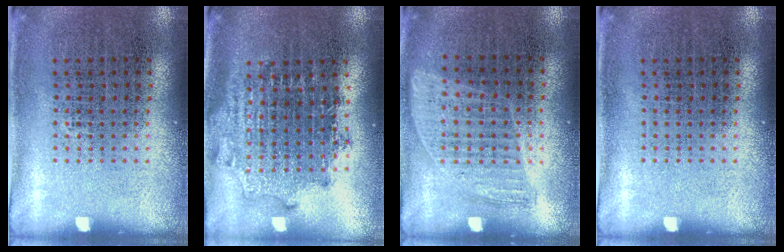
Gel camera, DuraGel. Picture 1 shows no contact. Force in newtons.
{"total": 1.8, "press": 1.5, "slide": 1.1}
{"total": 0.9, "press": 0.8, "slide": 0.4}
{"total": 0.0}